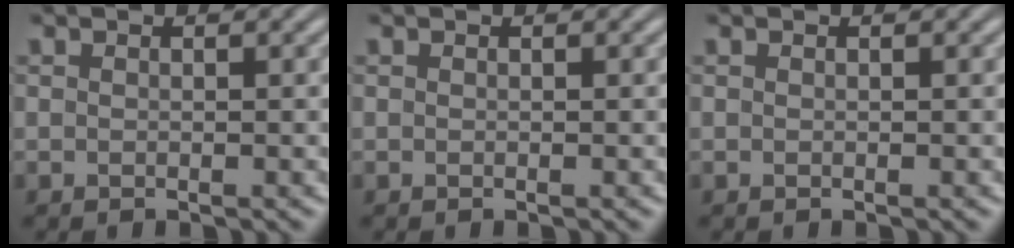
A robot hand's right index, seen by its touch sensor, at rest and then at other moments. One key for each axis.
{"total": 0.0}
{"total": 0.0}